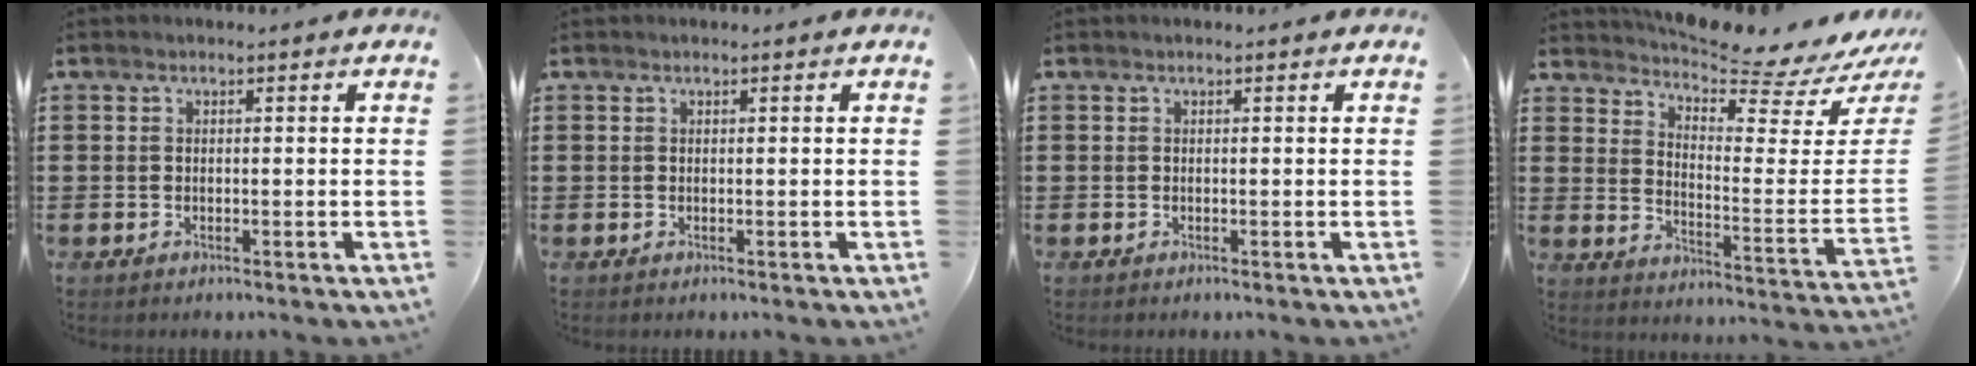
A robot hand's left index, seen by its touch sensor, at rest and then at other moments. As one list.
[{"total": 0.0}, {"total": 0.0}, {"total": 5.8, "force": [5.5, 0.0, 2.1], "torque": [-0.055, -0.062, 0.088]}]